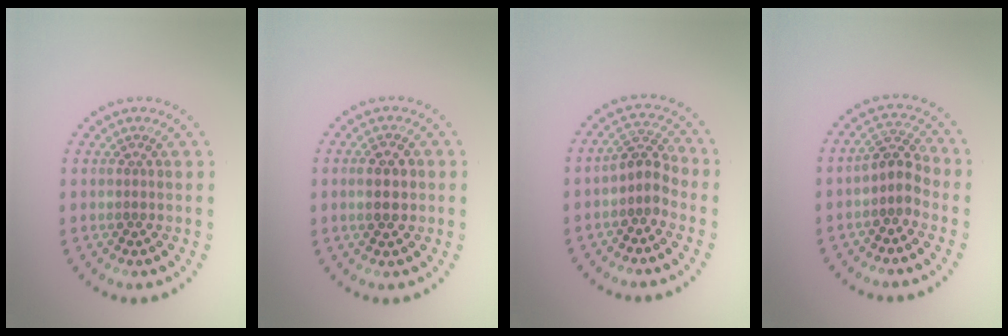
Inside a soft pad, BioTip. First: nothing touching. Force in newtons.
{"total": 3.1, "press": 3.1, "slide": 0.2}
{"total": 2.6, "press": 2.0, "slide": 1.6}
{"total": 2.6, "press": 2.0, "slide": 1.6}